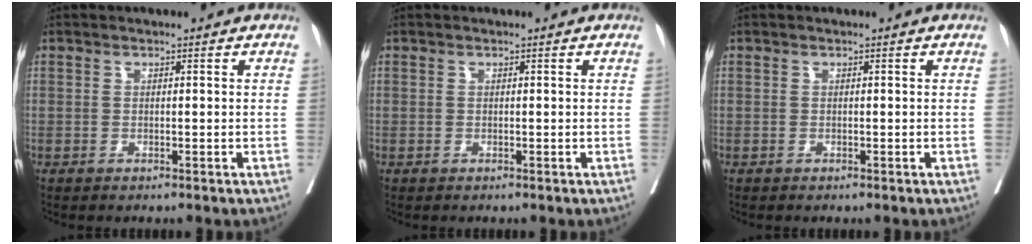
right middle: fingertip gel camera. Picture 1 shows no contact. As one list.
[{"total": 0.0}, {"total": 0.0}]